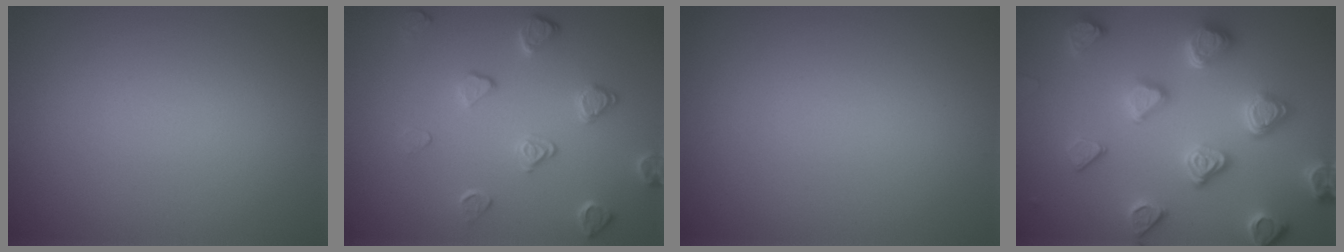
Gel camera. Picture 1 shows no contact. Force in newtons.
{"total": 2.4, "press": 1.9, "slide": 1.4}
{"total": 0.0}
{"total": 4.9, "press": 4.7, "slide": 1.3}